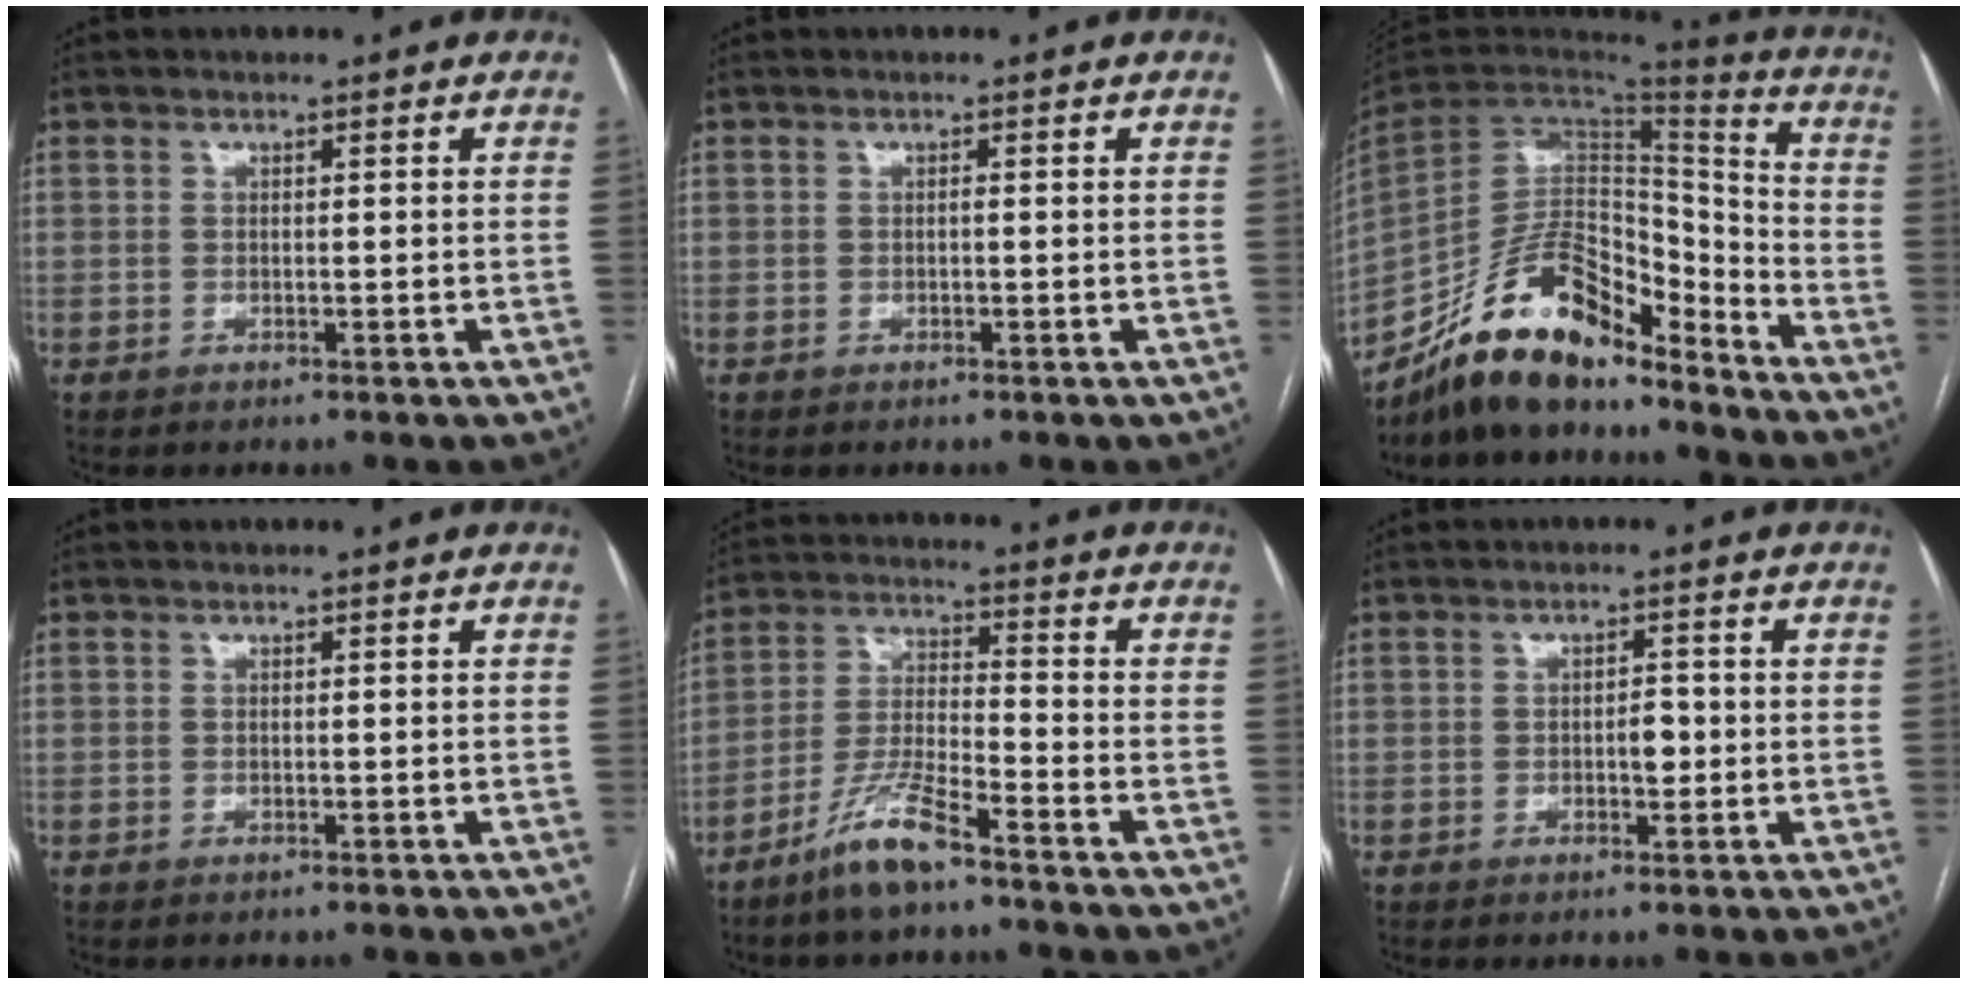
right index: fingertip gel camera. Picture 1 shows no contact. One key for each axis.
{"total": 0.0}
{"total": 18.0, "fx": -14.6, "fy": 6.0, "fz": 8.5, "tx": -0.157, "ty": 0.029, "tz": -0.261}
{"total": 0.0}
{"total": 8.7, "fx": -6.4, "fy": 0.9, "fz": 5.9, "tx": -0.126, "ty": -0.016, "tz": -0.128}
{"total": 2.4, "fx": -0.4, "fy": 1.1, "fz": 2.1, "tx": -0.031, "ty": 0.003, "tz": -0.005}